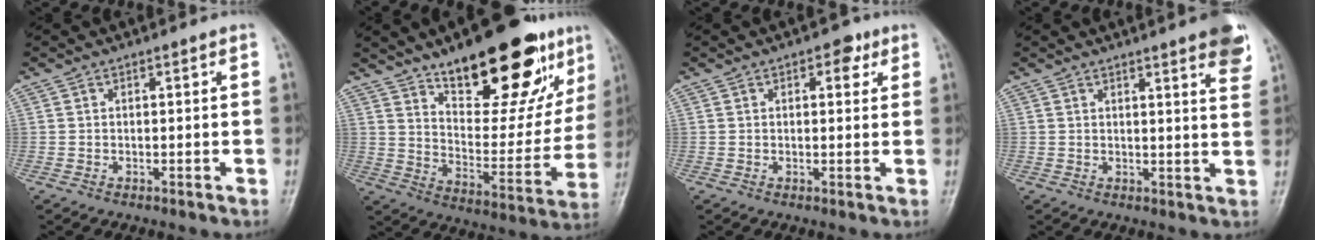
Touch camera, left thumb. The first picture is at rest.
{"total": 24.6, "force": [15.4, 9.6, 16.6], "torque": [-0.185, -0.071, 0.235]}
{"total": 3.4, "force": [1.7, 1.9, 2.2], "torque": [-0.011, -0.002, 0.017]}
{"total": 7.9, "force": [4.9, 1.2, 6.0], "torque": [-0.058, -0.019, 0.050]}